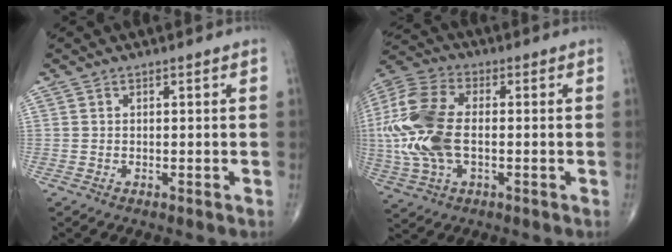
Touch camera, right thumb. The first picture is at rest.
{"total": 17.7, "force": [-0.8, 9.9, 14.6], "torque": [-0.347, 0.007, -0.016]}